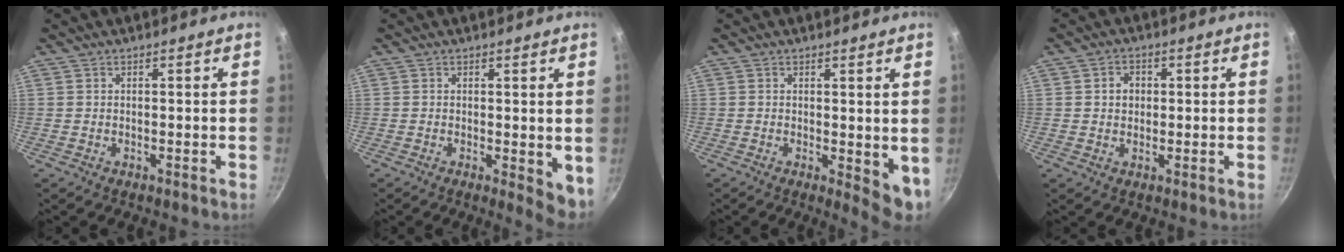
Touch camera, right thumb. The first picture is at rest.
{"total": 4.7, "force": [0.1, 2.2, 4.1], "torque": [-0.044, -0.006, 0.004]}
{"total": 5.6, "force": [0.6, 2.6, 4.9], "torque": [-0.053, -0.007, 0.011]}
{"total": 3.4, "force": [0.5, 2.9, 1.7], "torque": [-0.011, 0.006, 0.004]}